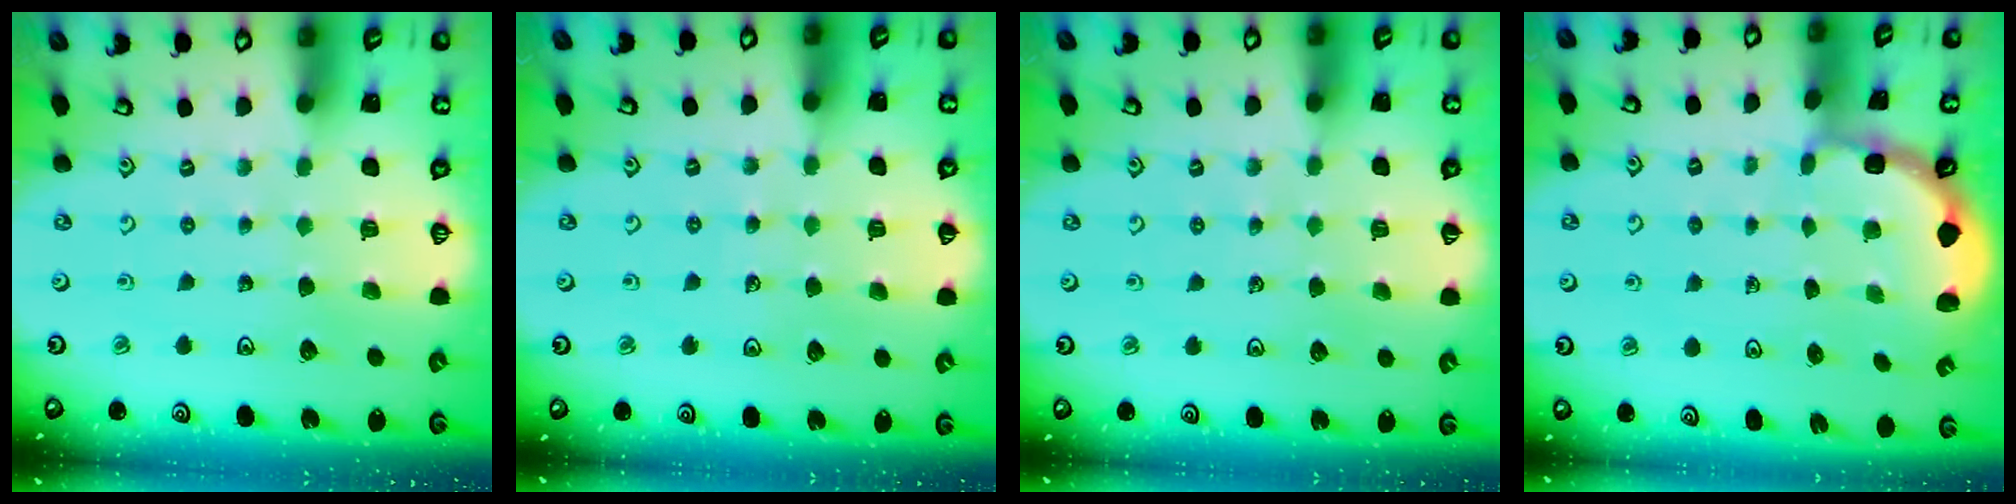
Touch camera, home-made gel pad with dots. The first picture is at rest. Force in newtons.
{"total": 4.9, "press": 4.8, "slide": 0.7}
{"total": 2.1, "press": 2.0, "slide": 0.5}
{"total": 1.9, "press": 1.5, "slide": 1.1}